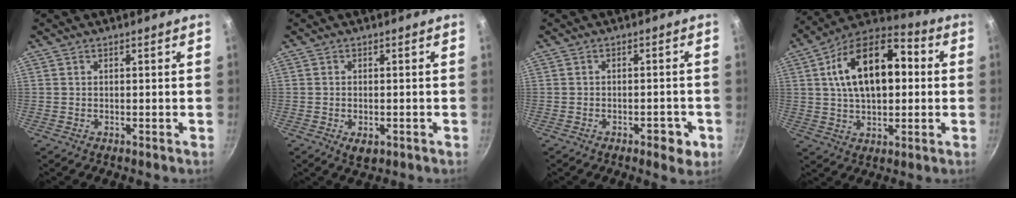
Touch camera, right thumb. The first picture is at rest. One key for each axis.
{"total": 2.5, "fx": -0.8, "fy": 1.4, "fz": 1.9, "tx": -0.030, "ty": 0.003, "tz": -0.007}
{"total": 4.1, "fx": -2.0, "fy": 1.8, "fz": 3.1, "tx": -0.027, "ty": 0.010, "tz": -0.024}
{"total": 19.1, "fx": 3.2, "fy": 10.7, "fz": 15.5, "tx": -0.238, "ty": 0.025, "tz": 0.045}